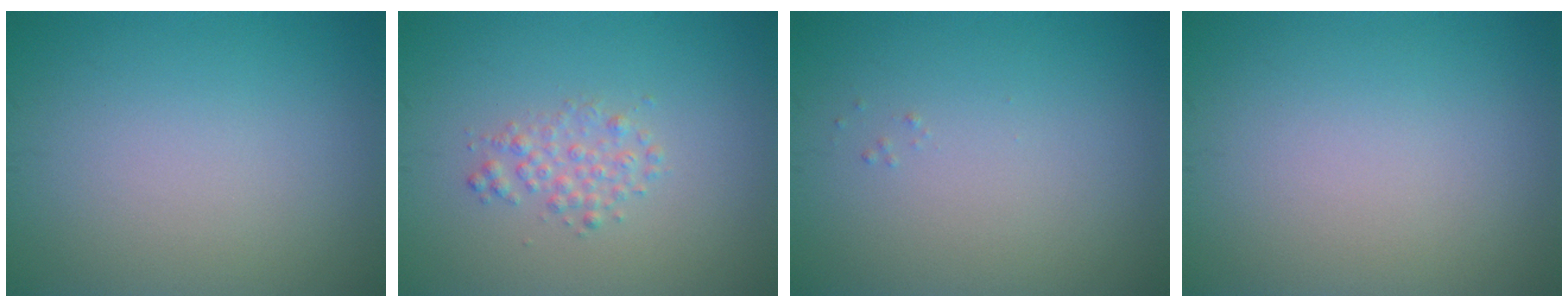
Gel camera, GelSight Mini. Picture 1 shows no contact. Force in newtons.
{"total": 1.7, "press": 1.7, "slide": 0.0}
{"total": 0.0}
{"total": 0.0}